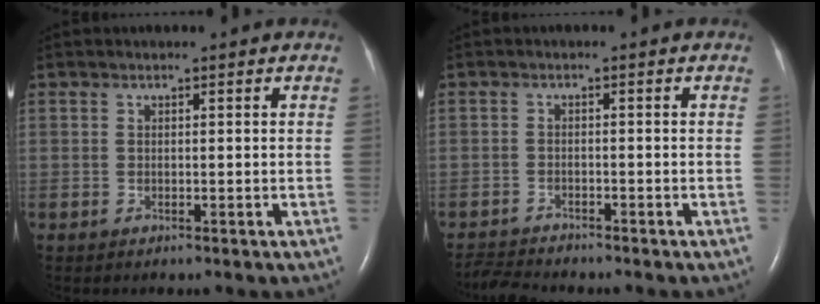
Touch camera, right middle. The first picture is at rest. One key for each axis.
{"total": 3.5, "fx": -3.5, "fy": 0.0, "fz": 0.1, "tx": -0.003, "ty": -0.017, "tz": -0.061}